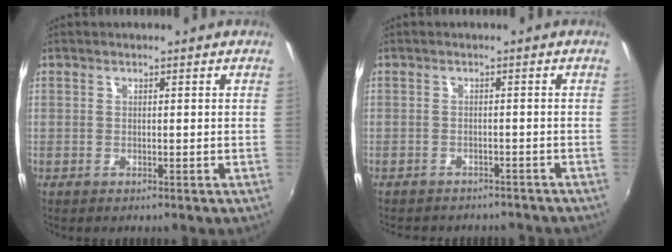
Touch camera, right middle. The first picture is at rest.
{"total": 7.0, "force": [-6.2, 2.4, 2.2], "torque": [-0.051, -0.018, -0.082]}